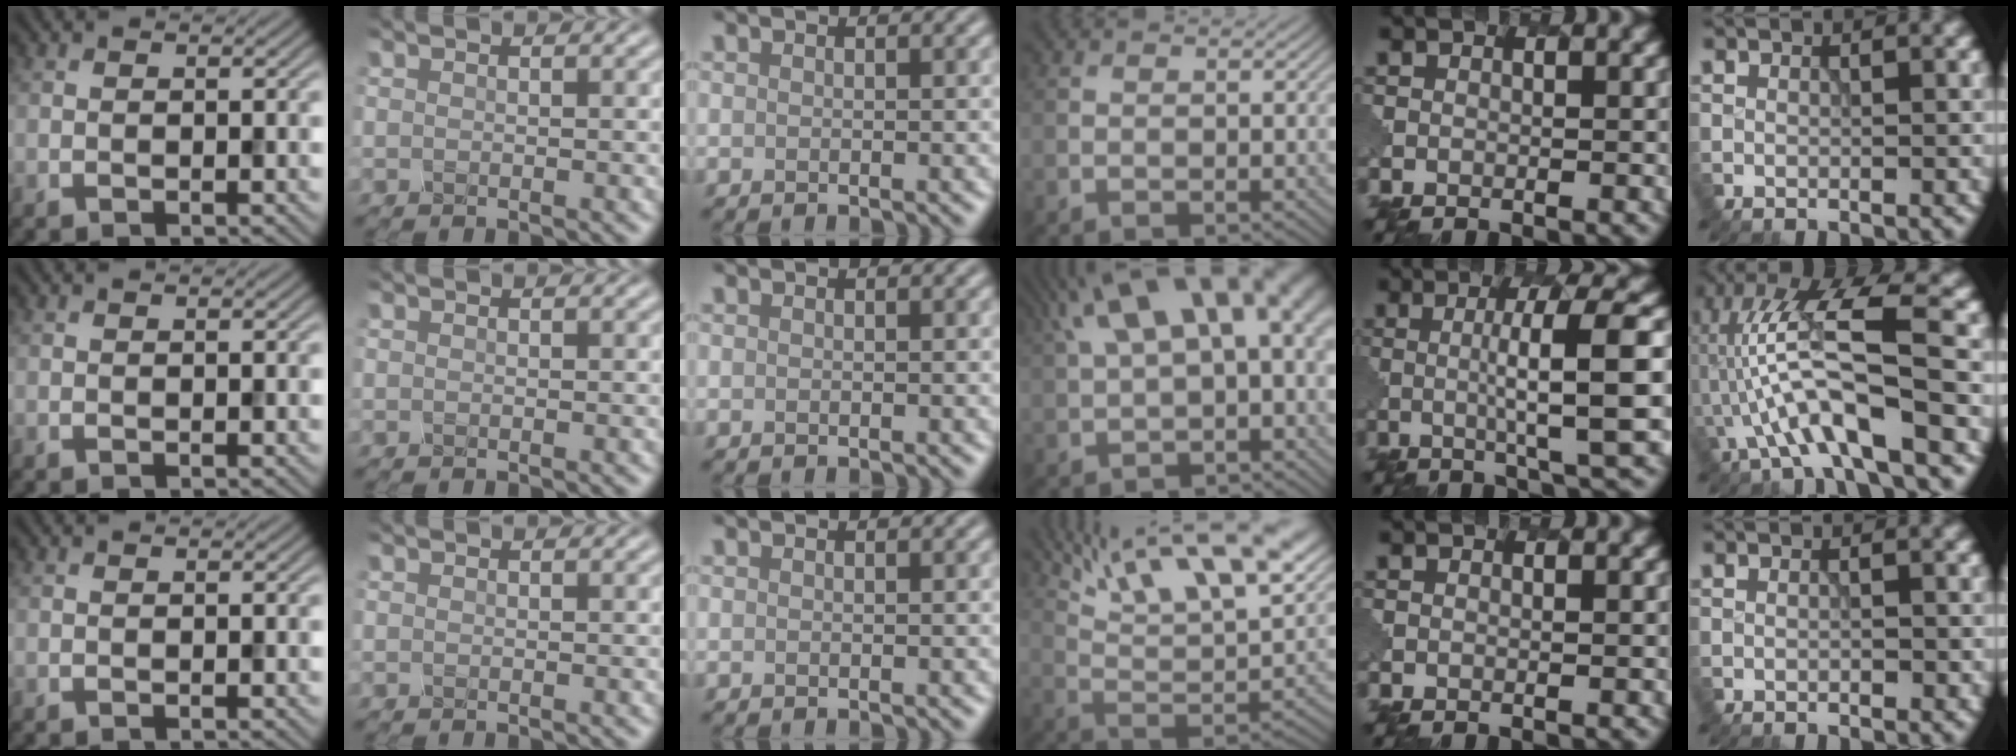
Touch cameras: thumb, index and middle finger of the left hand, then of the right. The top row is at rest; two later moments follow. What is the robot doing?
{"motion": "dispense", "object": "oil cruet"}